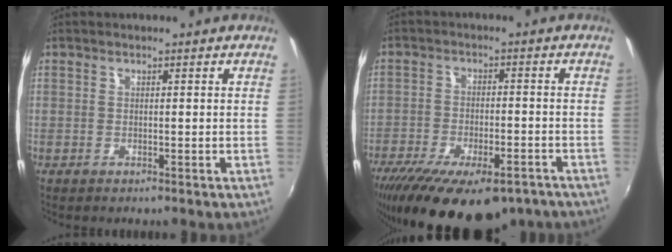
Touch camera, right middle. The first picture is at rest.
{"total": 22.4, "force": [-15.7, 8.5, 13.5], "torque": [-0.261, -0.049, -0.221]}